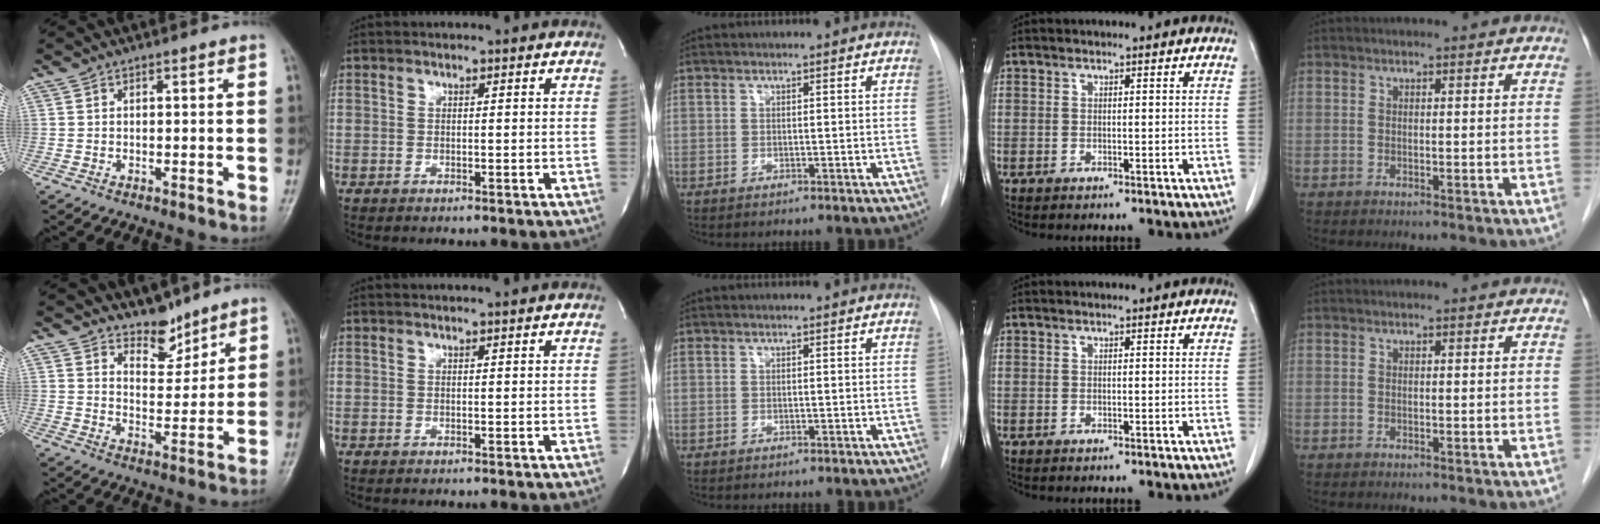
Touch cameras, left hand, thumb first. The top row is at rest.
{"thumb": {"total": 6.2, "force": [5.3, 2.8, 1.5], "torque": [0.003, -0.047, 0.095]}, "index": {"total": 0.9, "force": [0.9, -0.2, 0.4], "torque": [-0.008, 0.001, 0.014]}}